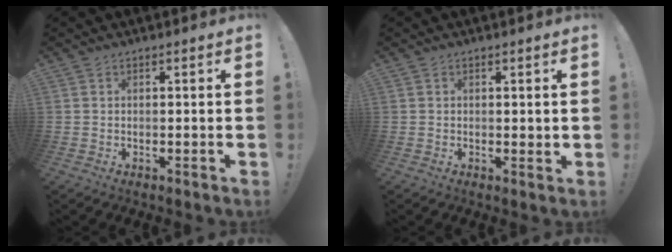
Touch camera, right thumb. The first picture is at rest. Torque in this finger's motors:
{"motor_torque": [-0.21, 0.03, -0.06, 0.28, 0.00]}